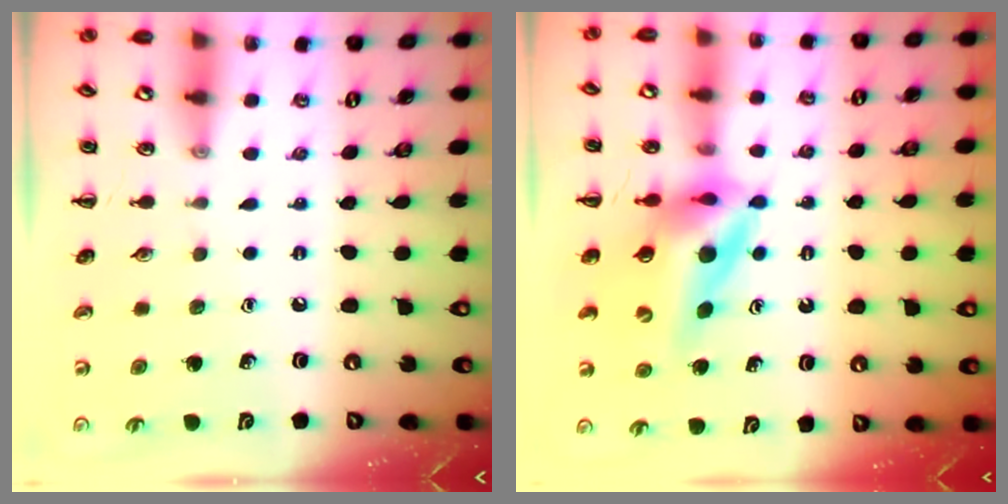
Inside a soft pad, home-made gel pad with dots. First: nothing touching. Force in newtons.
{"total": 11.2, "press": 10.6, "slide": 3.5}